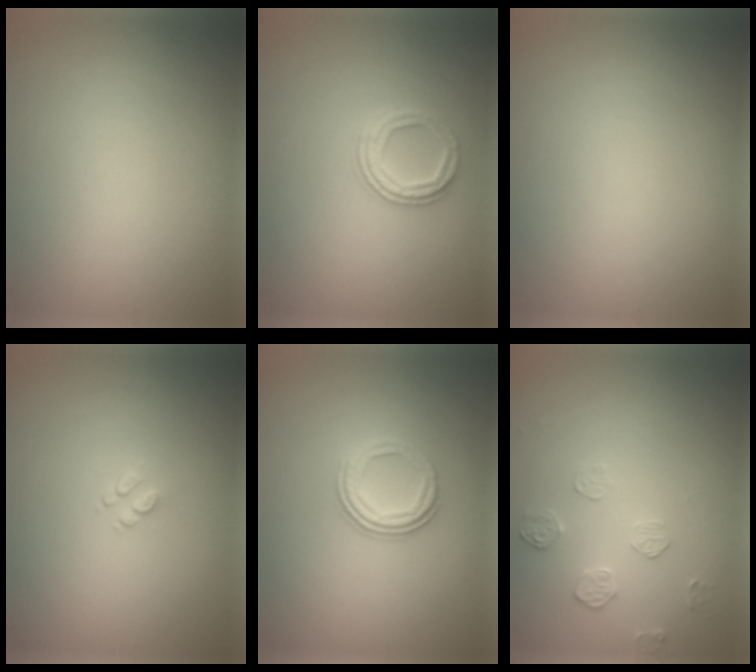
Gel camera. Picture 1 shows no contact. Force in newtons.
{"total": 2.7, "press": 2.4, "slide": 1.2}
{"total": 0.0}
{"total": 0.9, "press": 0.6, "slide": 0.7}
{"total": 3.0, "press": 2.4, "slide": 1.9}
{"total": 1.7, "press": 1.0, "slide": 1.4}